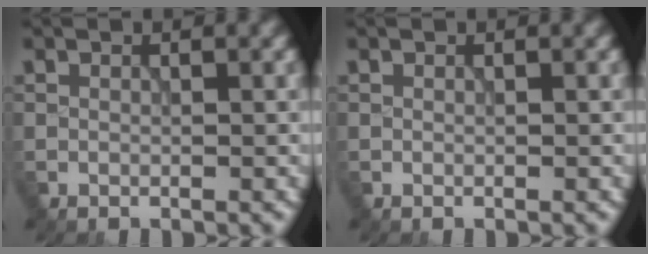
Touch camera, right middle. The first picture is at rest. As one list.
[{"total": 0.0}]